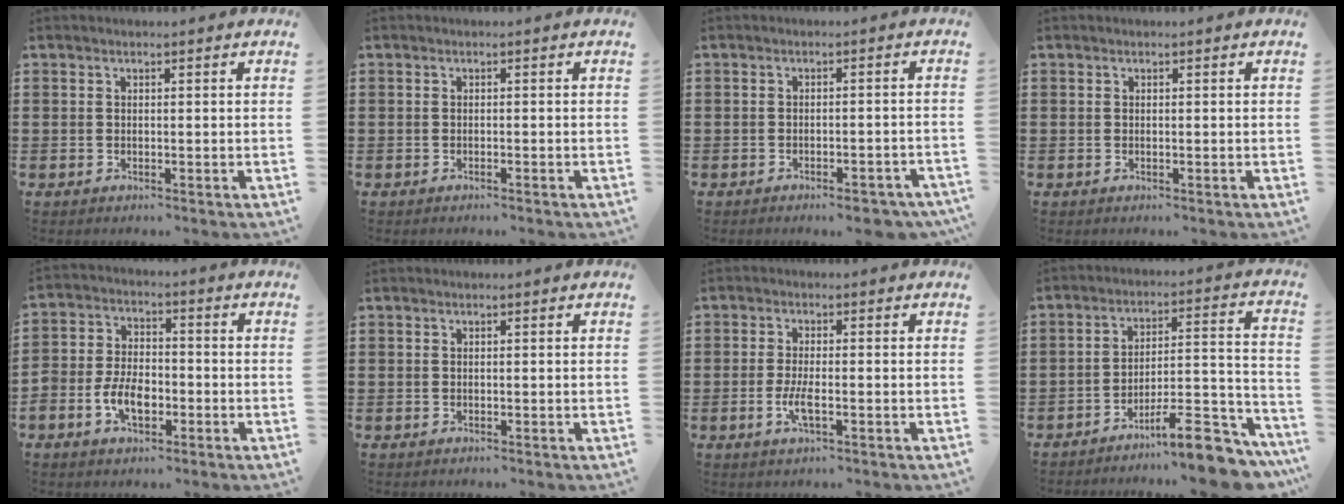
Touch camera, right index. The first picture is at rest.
{"total": 0.5, "force": [-0.5, 0.0, 0.1], "torque": [-0.003, -0.002, -0.010]}
{"total": 2.9, "force": [-2.6, 0.4, 1.3], "torque": [-0.019, 0.003, -0.049]}
{"total": 0.0}
{"total": 5.9, "force": [-2.5, 3.7, 3.8], "torque": [-0.088, 0.005, -0.049]}
{"total": 0.0}
{"total": 3.4, "force": [-1.1, 0.8, 3.1], "torque": [-0.067, -0.005, -0.023]}
{"total": 11.2, "force": [-9.2, 1.5, 6.2], "torque": [-0.080, 0.032, -0.170]}